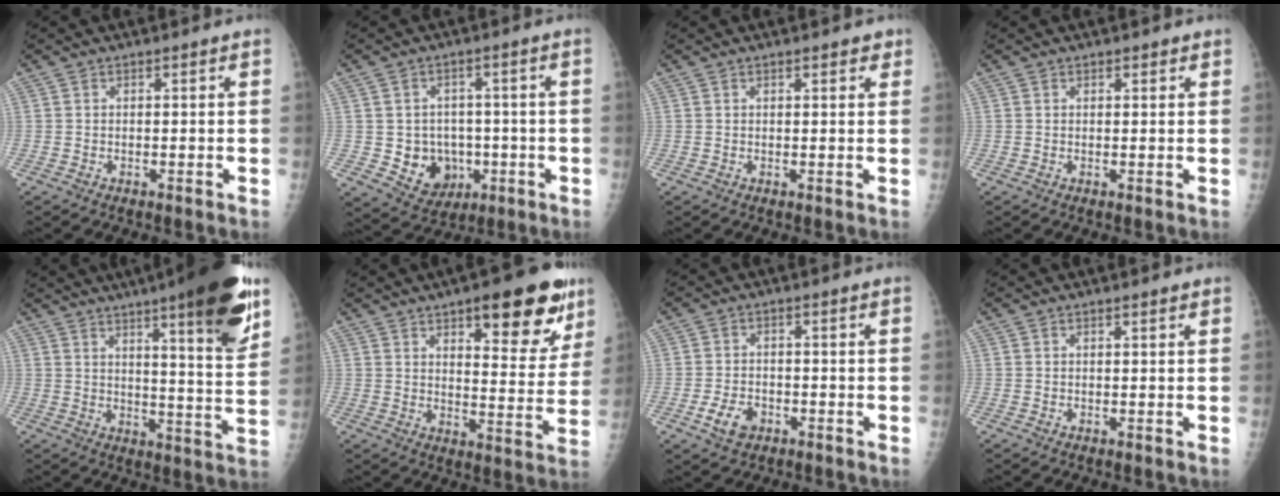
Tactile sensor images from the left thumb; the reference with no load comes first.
{"total": 9.0, "force": [-1.7, 7.9, 4.1], "torque": [-0.024, 0.008, -0.010]}
{"total": 2.1, "force": [1.4, 0.9, 1.3], "torque": [-0.007, -0.003, 0.014]}
{"total": 0.9, "force": [0.7, 0.5, 0.4], "torque": [0.001, -0.003, 0.006]}
{"total": 19.9, "force": [11.5, 3.2, 15.9], "torque": [-0.201, -0.049, 0.159]}
{"total": 18.2, "force": [10.1, 6.4, 13.7], "torque": [-0.137, -0.045, 0.138]}
{"total": 4.8, "force": [-2.2, 3.2, 2.7], "torque": [-0.045, 0.013, -0.036]}
{"total": 0.8, "force": [0.6, 0.2, 0.6], "torque": [-0.008, 0.000, 0.009]}